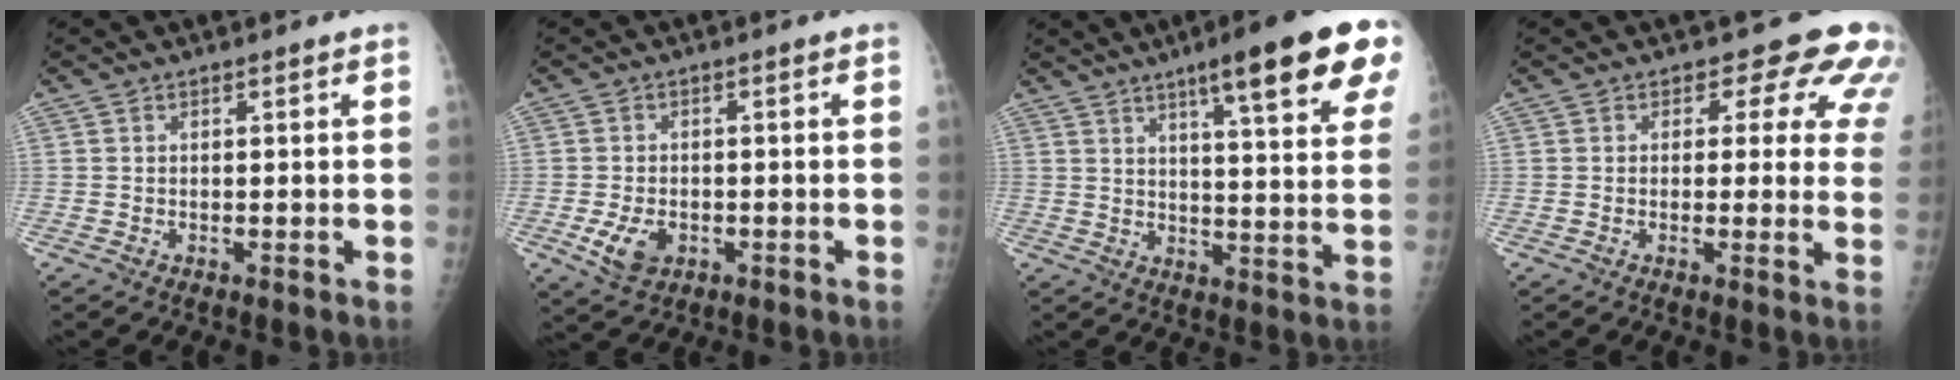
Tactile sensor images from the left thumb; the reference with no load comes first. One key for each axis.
{"total": 5.1, "fx": -1.7, "fy": 3.4, "fz": 3.4, "tx": -0.062, "ty": -0.001, "tz": -0.023}
{"total": 19.2, "fx": 10.9, "fy": 3.1, "fz": 15.5, "tx": -0.192, "ty": -0.036, "tz": 0.144}
{"total": 9.4, "fx": 6.5, "fy": 5.1, "fz": 4.3, "tx": -0.001, "ty": -0.025, "tz": 0.047}